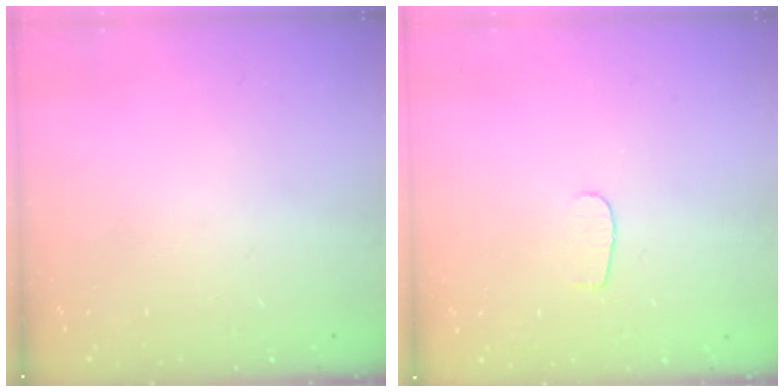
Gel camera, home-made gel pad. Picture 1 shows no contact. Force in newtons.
{"total": 3.8, "press": 3.7, "slide": 0.4}